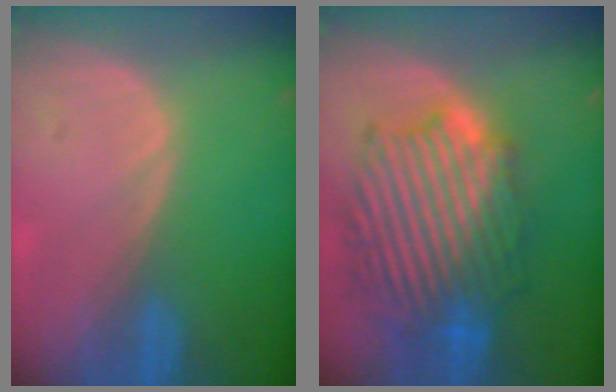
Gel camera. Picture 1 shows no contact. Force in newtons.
{"total": 12.7, "press": 12.6, "slide": 1.1}